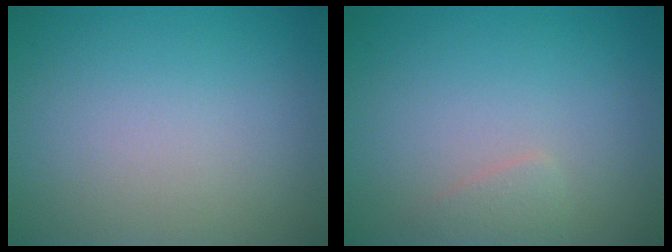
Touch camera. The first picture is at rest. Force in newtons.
{"total": 1.0, "press": 1.0, "slide": 0.1}